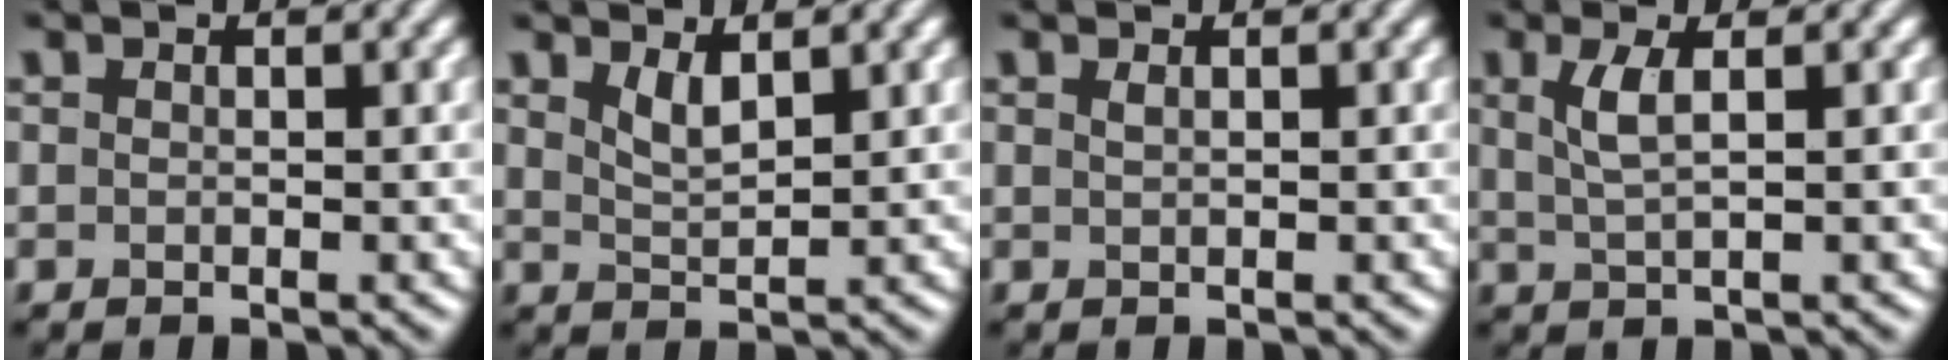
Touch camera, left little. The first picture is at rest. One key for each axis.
{"total": 2.0, "fx": 1.3, "fy": 0.5, "fz": 1.4, "tx": -0.029, "ty": -0.007, "tz": 0.029}
{"total": 0.7, "fx": 0.3, "fy": 0.2, "fz": 0.5, "tx": -0.007, "ty": 0.003, "tz": 0.006}
{"total": 2.6, "fx": 0.8, "fy": 0.7, "fz": 2.4, "tx": -0.050, "ty": -0.001, "tz": 0.017}